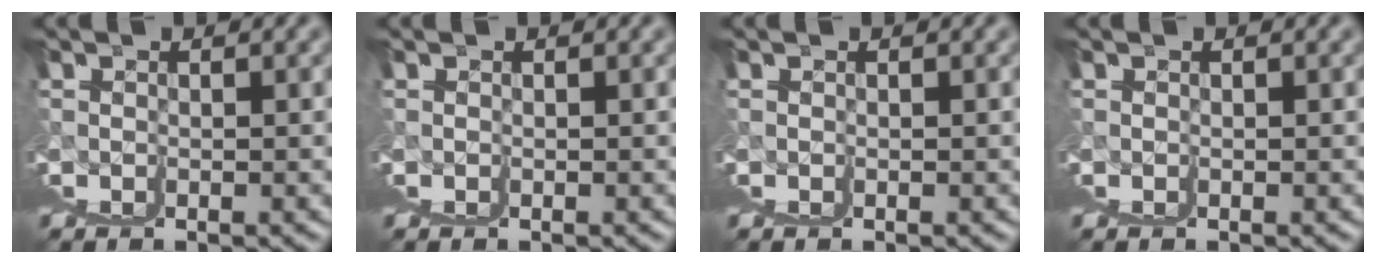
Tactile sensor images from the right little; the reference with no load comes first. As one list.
[{"total": 0.0}, {"total": 0.0}, {"total": 0.0}]